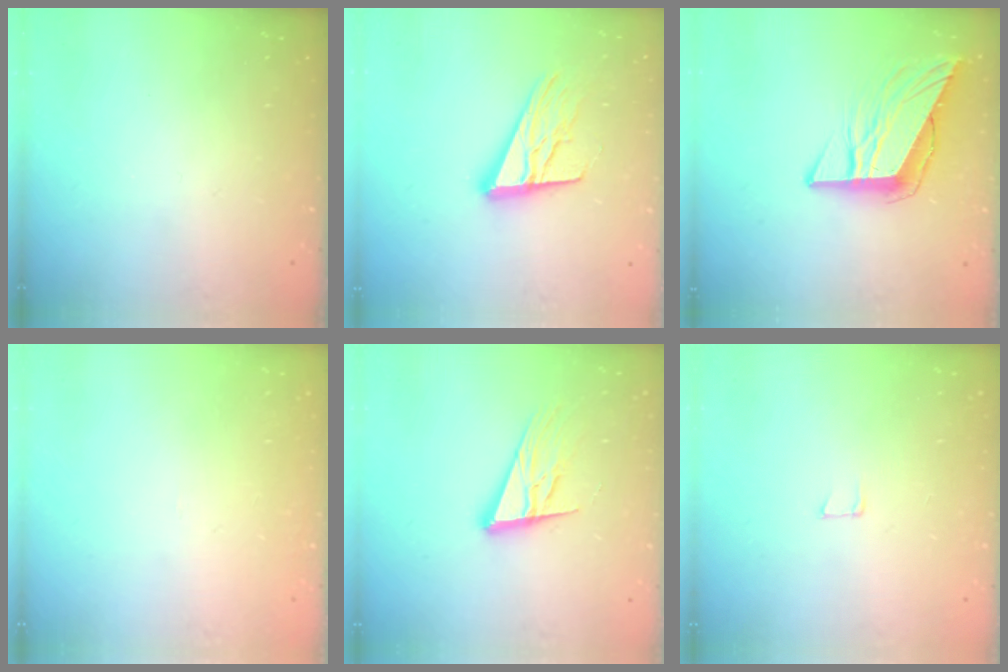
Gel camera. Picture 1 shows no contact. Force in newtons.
{"total": 15.9, "press": 15.6, "slide": 2.7}
{"total": 9.9, "press": 9.9, "slide": 0.8}
{"total": 2.7, "press": 2.7, "slide": 0.3}
{"total": 14.7, "press": 14.1, "slide": 4.0}
{"total": 4.0, "press": 4.0, "slide": 0.3}